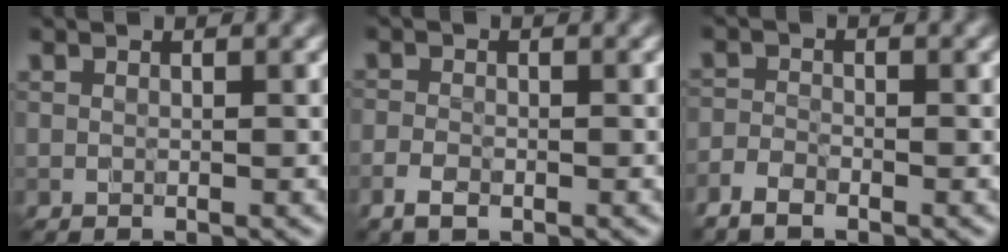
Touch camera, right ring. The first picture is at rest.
{"total": 1.6, "force": [-1.0, 0.8, 1.0], "torque": [-0.017, -0.001, -0.023]}
{"total": 1.8, "force": [-1.5, 0.5, 0.8], "torque": [-0.015, 0.000, -0.037]}